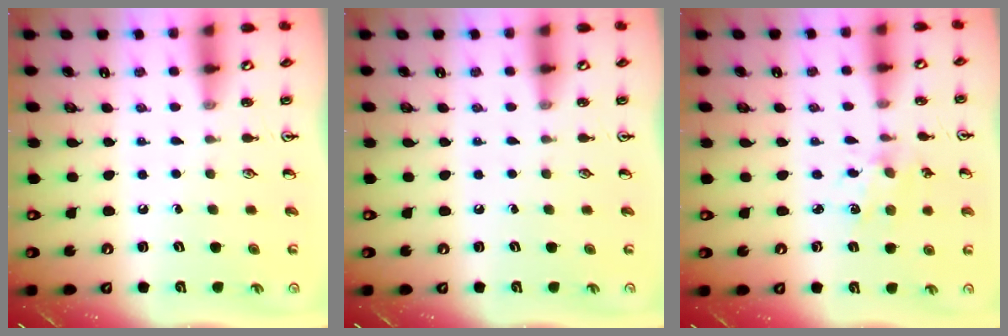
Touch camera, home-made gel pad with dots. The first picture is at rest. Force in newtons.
{"total": 0.0}
{"total": 2.0, "press": 2.0, "slide": 0.5}